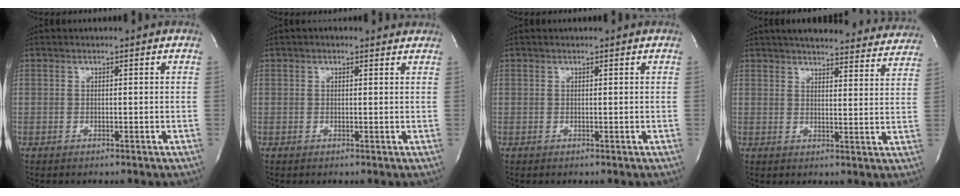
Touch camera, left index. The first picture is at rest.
{"total": 2.4, "force": [1.9, 1.0, 1.0], "torque": [-0.012, 0.018, 0.019]}
{"total": 1.0, "force": [0.9, 0.0, 0.4], "torque": [-0.009, 0.013, 0.014]}
{"total": 24.9, "force": [22.9, 5.1, 8.3], "torque": [-0.124, -0.026, 0.271]}